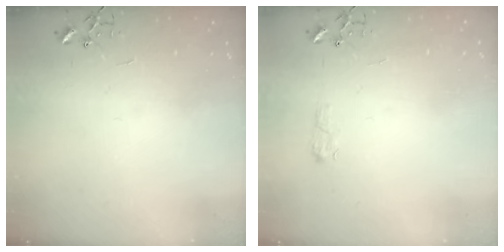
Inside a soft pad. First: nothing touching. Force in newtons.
{"total": 5.5, "press": 5.5, "slide": 0.8}